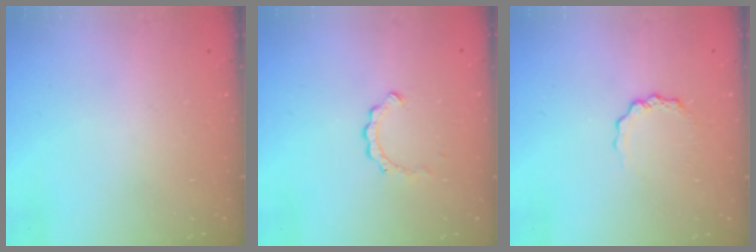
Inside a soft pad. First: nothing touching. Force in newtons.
{"total": 2.4, "press": 2.4, "slide": 0.2}
{"total": 3.7, "press": 3.6, "slide": 0.5}